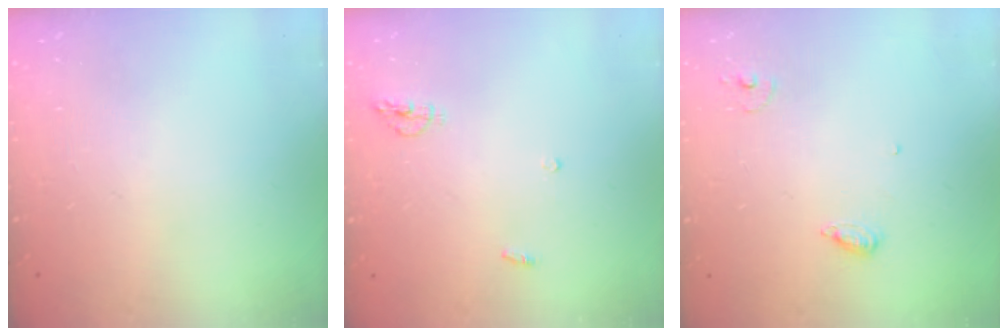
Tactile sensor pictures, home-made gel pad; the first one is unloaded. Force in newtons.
{"total": 5.0, "press": 4.9, "slide": 0.2}
{"total": 6.4, "press": 6.4, "slide": 0.5}